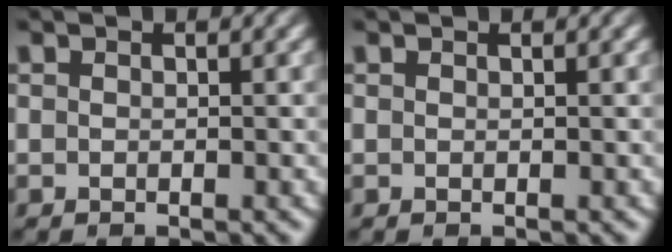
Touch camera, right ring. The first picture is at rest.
{"total": 0.0}